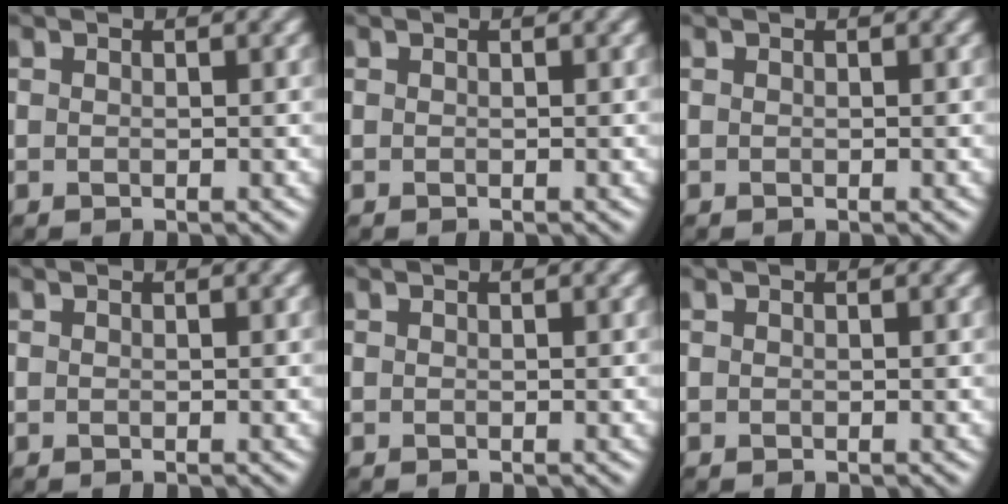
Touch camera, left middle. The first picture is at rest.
{"total": 0.0}
{"total": 0.0}
{"total": 0.0}
{"total": 0.0}
{"total": 0.0}